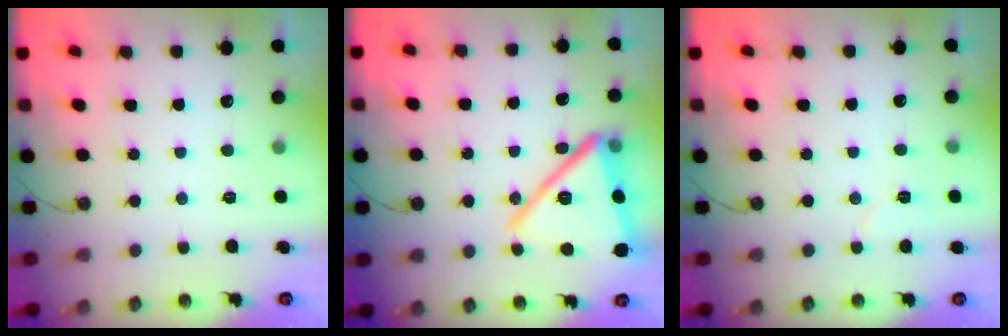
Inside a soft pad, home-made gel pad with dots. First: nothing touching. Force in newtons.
{"total": 22.1, "press": 20.7, "slide": 7.6}
{"total": 4.4, "press": 4.1, "slide": 1.6}